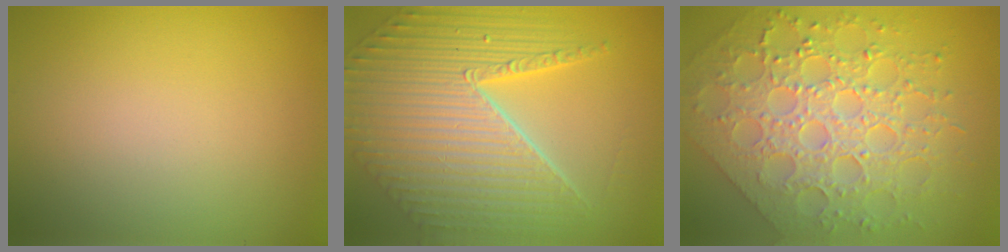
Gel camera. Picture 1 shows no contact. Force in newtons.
{"total": 11.0, "press": 7.3, "slide": 8.2}
{"total": 6.8, "press": 6.0, "slide": 3.3}